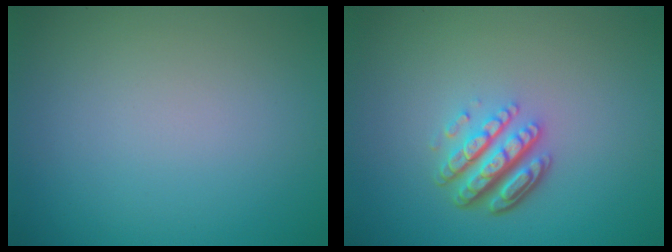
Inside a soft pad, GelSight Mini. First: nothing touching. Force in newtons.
{"total": 5.0, "press": 3.5, "slide": 3.6}